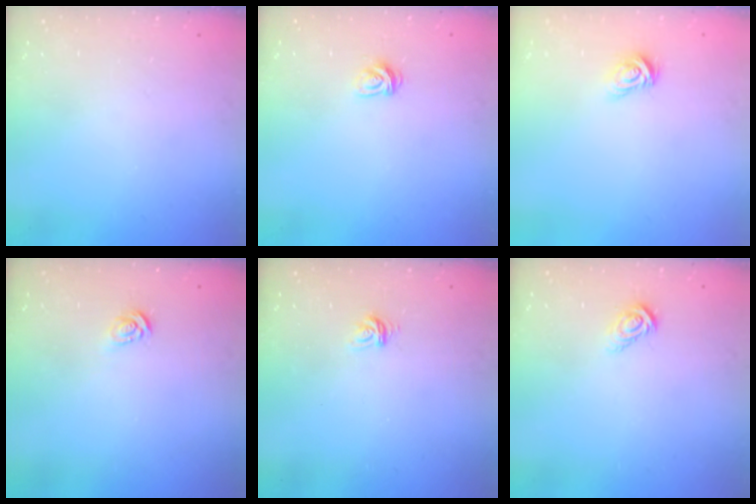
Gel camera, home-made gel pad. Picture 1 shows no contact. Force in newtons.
{"total": 3.8, "press": 3.8, "slide": 0.5}
{"total": 3.7, "press": 3.7, "slide": 0.4}
{"total": 3.8, "press": 3.8, "slide": 0.4}
{"total": 3.4, "press": 3.4, "slide": 0.2}
{"total": 5.7, "press": 5.7, "slide": 0.1}